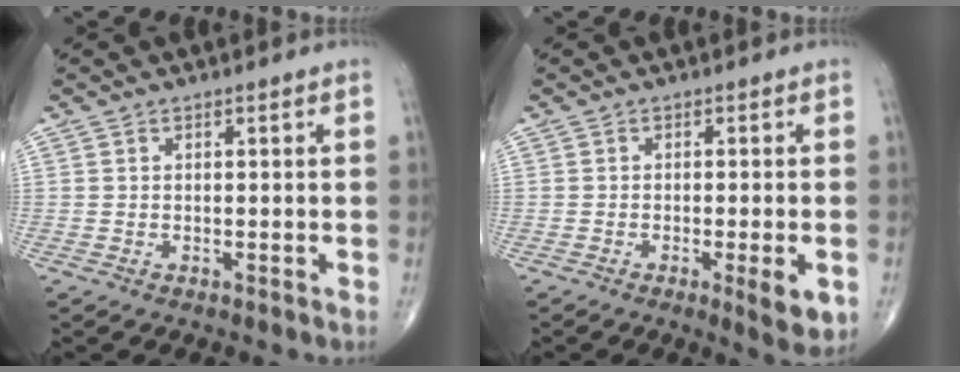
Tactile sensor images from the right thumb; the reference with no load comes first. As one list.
[{"total": 5.5, "force": [-1.8, 1.1, 5.1], "torque": [-0.070, -0.009, -0.023]}]